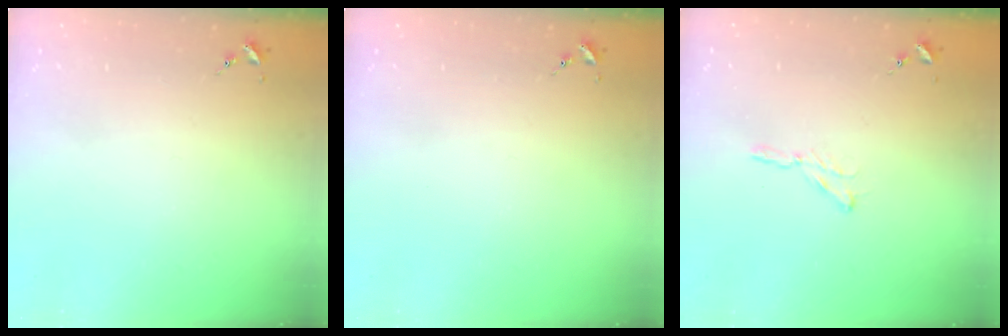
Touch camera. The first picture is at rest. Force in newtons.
{"total": 0.0}
{"total": 2.9, "press": 2.9, "slide": 0.3}